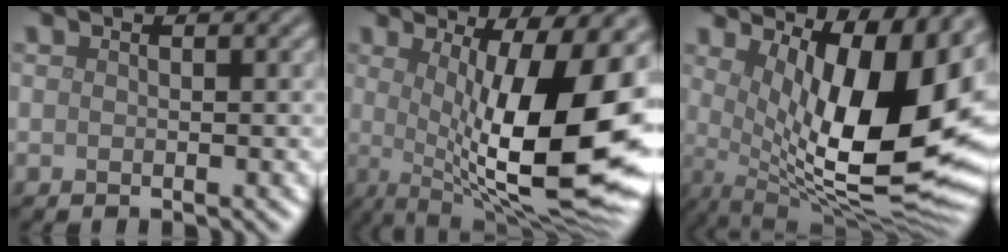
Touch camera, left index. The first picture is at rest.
{"total": 16.3, "force": [0.1, 5.1, 15.4], "torque": [-0.205, -0.007, 0.007]}
{"total": 13.9, "force": [3.0, 4.9, 12.7], "torque": [-0.177, -0.024, 0.064]}